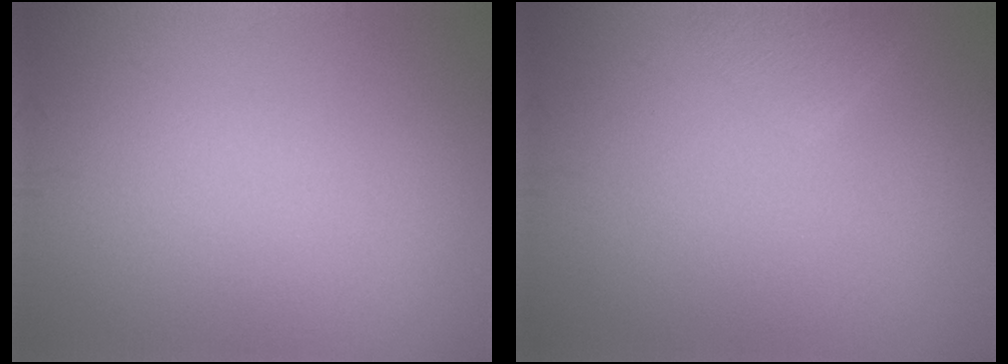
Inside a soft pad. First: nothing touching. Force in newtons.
{"total": 1.5, "press": 1.5, "slide": 0.1}